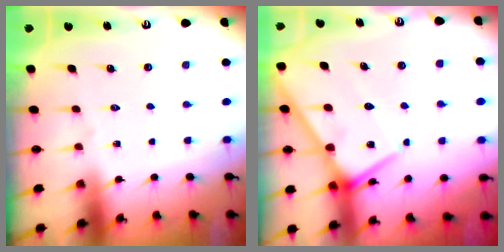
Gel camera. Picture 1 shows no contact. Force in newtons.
{"total": 10.7, "press": 10.7, "slide": 1.1}